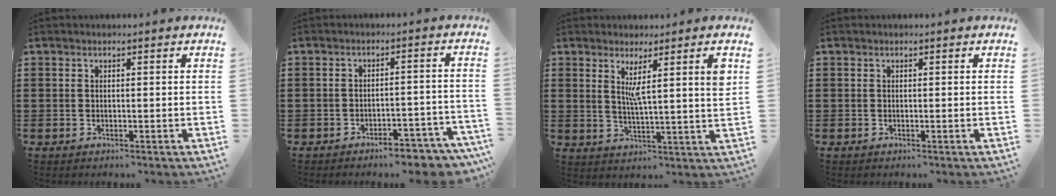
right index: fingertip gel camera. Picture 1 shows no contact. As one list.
[{"total": 4.9, "force": [-4.6, 0.5, 1.7], "torque": [-0.028, -0.002, -0.087]}, {"total": 6.0, "force": [2.7, 0.5, 5.3], "torque": [-0.094, -0.009, 0.039]}, {"total": 0.0}]